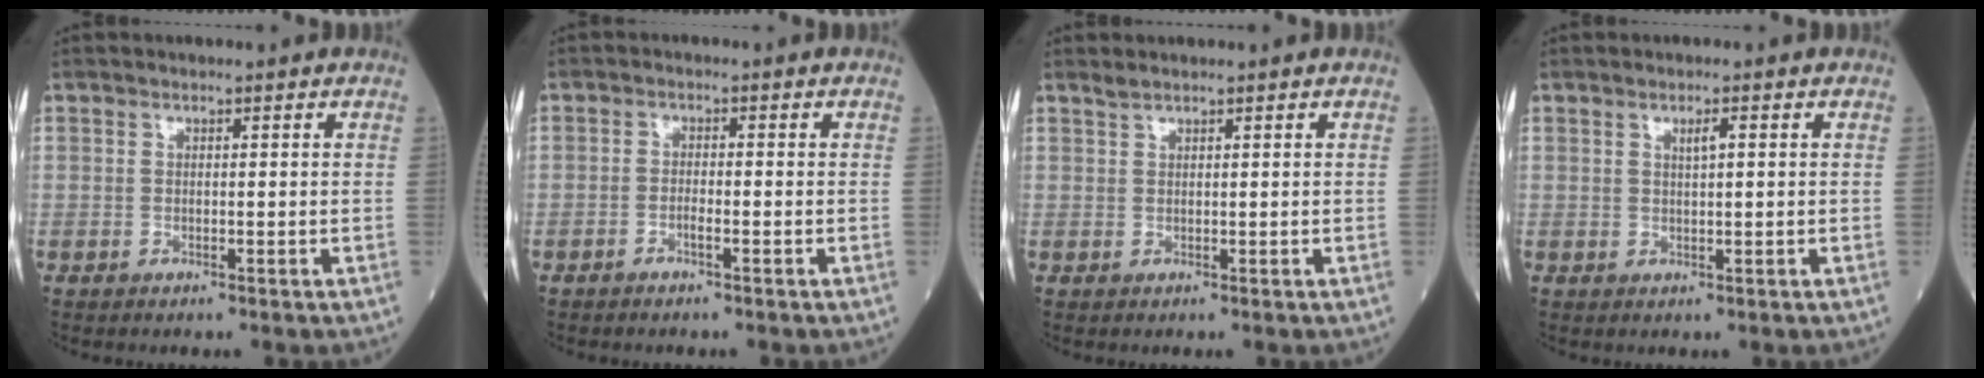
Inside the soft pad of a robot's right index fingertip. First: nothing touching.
{"total": 1.4, "force": [-0.9, 0.2, 1.0], "torque": [-0.020, 0.003, -0.019]}
{"total": 0.7, "force": [0.7, 0.0, 0.1], "torque": [-0.008, 0.008, 0.018]}
{"total": 1.5, "force": [0.6, 0.2, 1.4], "torque": [-0.025, 0.000, 0.009]}